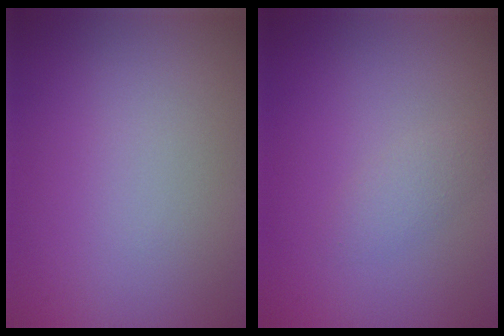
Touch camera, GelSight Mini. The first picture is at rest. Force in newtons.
{"total": 1.3, "press": 1.3, "slide": 0.0}